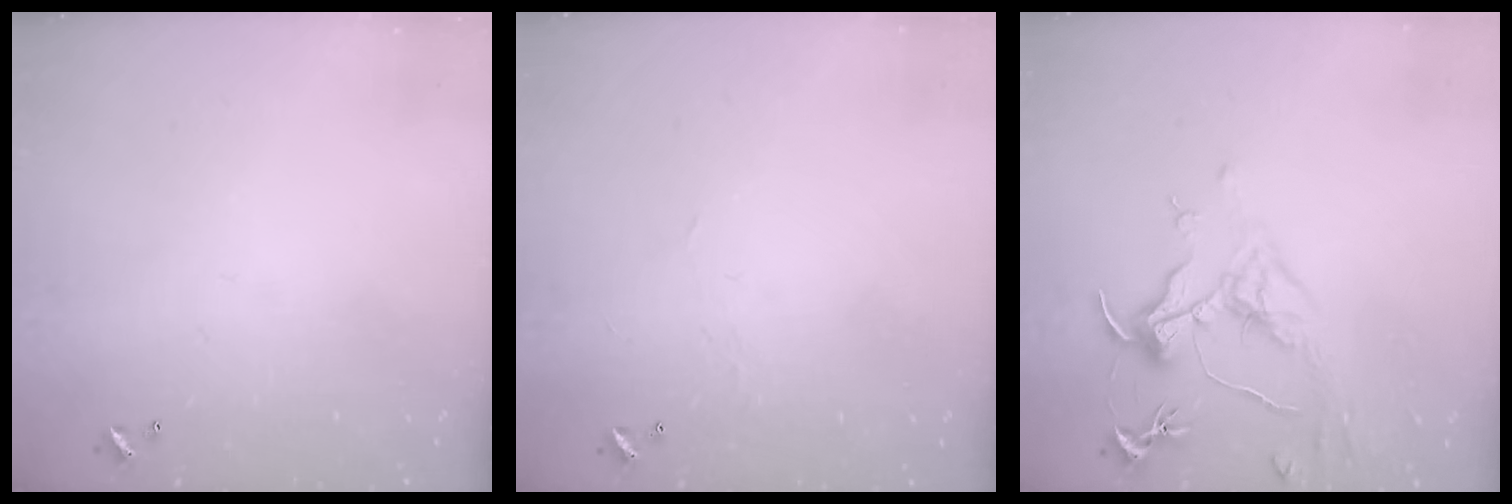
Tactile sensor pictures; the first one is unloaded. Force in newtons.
{"total": 1.7, "press": 1.7, "slide": 0.4}
{"total": 1.6, "press": 1.3, "slide": 0.9}